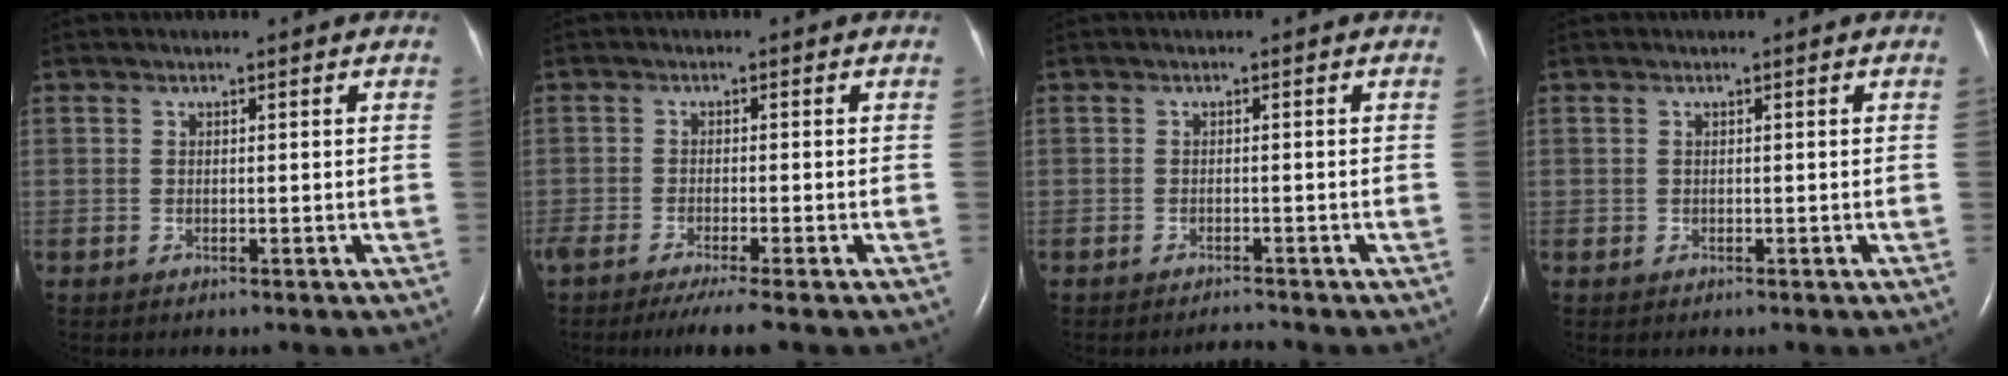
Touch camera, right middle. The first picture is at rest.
{"total": 5.4, "force": [-4.2, -0.1, 3.4], "torque": [-0.051, -0.013, -0.067]}
{"total": 1.1, "force": [-1.1, -0.1, 0.0], "torque": [-0.004, -0.007, -0.013]}
{"total": 0.0}